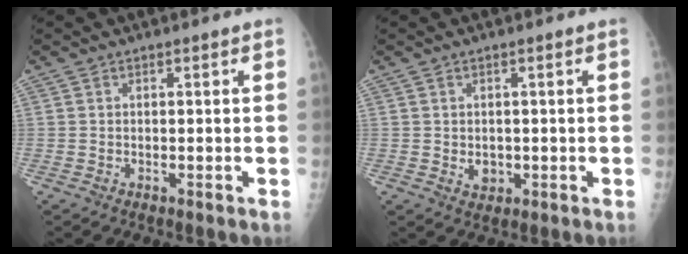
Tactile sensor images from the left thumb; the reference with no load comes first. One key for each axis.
{"total": 2.4, "fx": -0.2, "fy": 1.9, "fz": 1.4, "tx": -0.012, "ty": -0.001, "tz": 0.004}